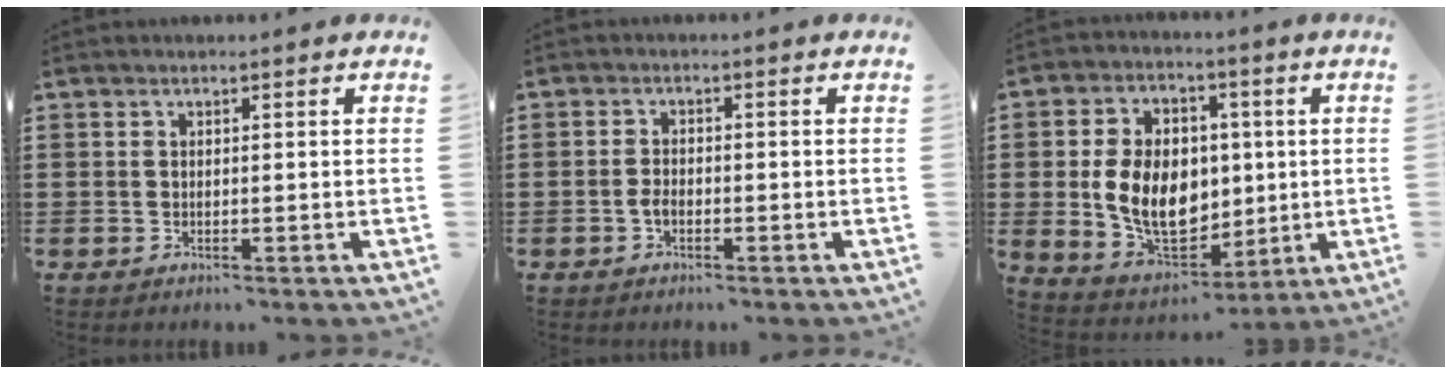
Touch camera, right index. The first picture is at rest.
{"total": 1.7, "force": [-0.8, 0.9, 1.1], "torque": [-0.032, -0.005, -0.017]}
{"total": 11.8, "force": [0.4, 8.6, 8.1], "torque": [-0.174, 0.014, 0.007]}